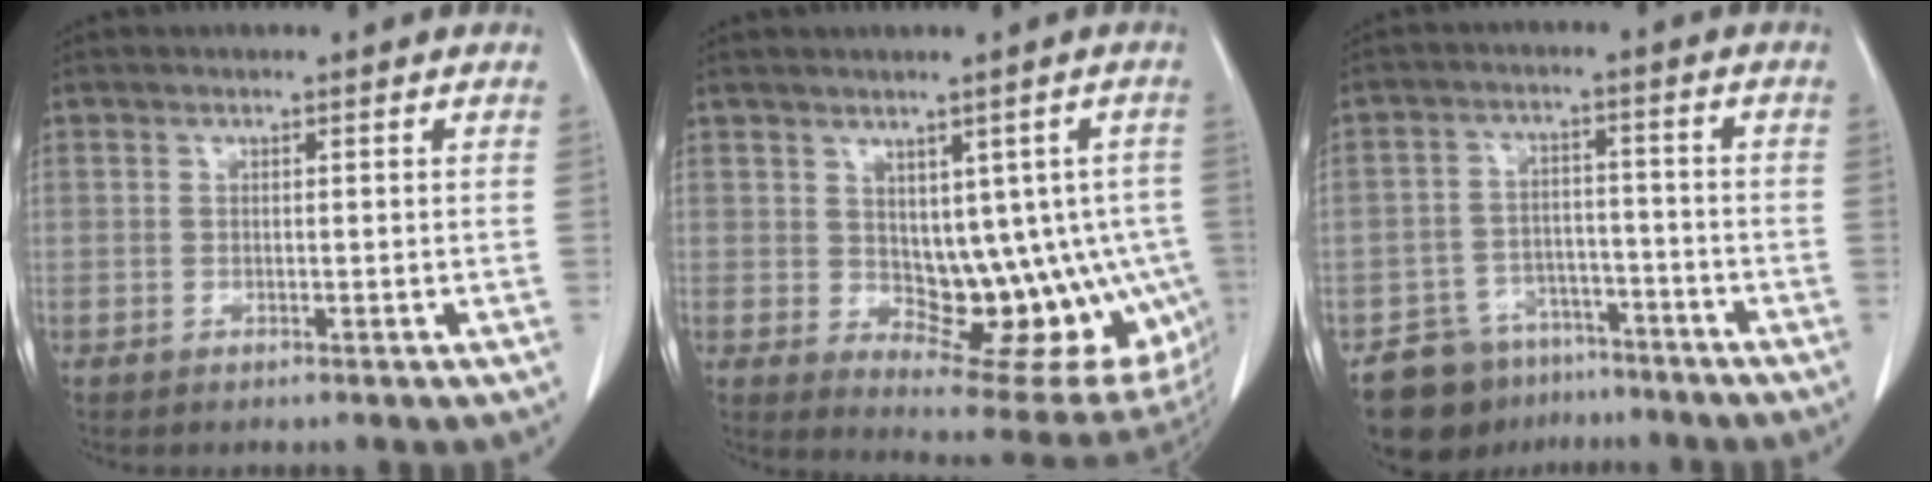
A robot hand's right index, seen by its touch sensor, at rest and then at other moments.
{"total": 14.5, "force": [-1.1, 7.9, 12.1], "torque": [-0.110, 0.010, 0.009]}
{"total": 9.7, "force": [-7.2, 6.1, 1.9], "torque": [-0.027, 0.025, -0.113]}